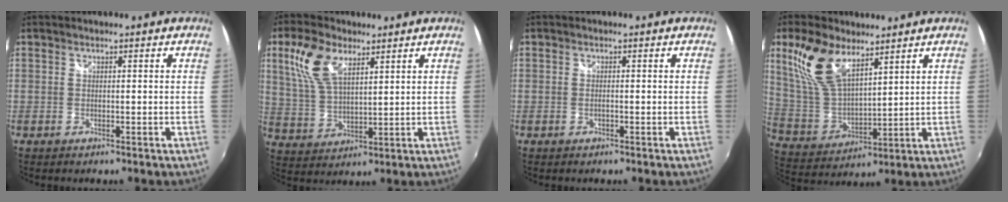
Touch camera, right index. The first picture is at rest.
{"total": 10.6, "force": [5.4, 5.3, 7.4], "torque": [-0.155, 0.017, 0.114]}
{"total": 0.6, "force": [-0.3, 0.2, 0.4], "torque": [-0.010, -0.001, -0.005]}
{"total": 14.1, "force": [8.4, 6.8, 9.0], "torque": [-0.191, 0.012, 0.180]}